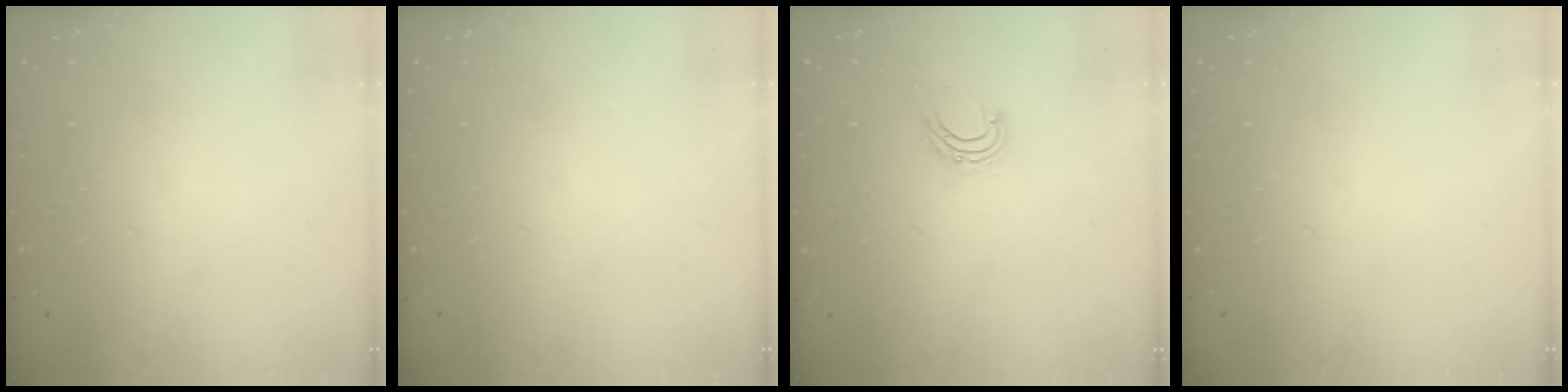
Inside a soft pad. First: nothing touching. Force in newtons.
{"total": 0.0}
{"total": 6.6, "press": 6.6, "slide": 0.5}
{"total": 0.0}